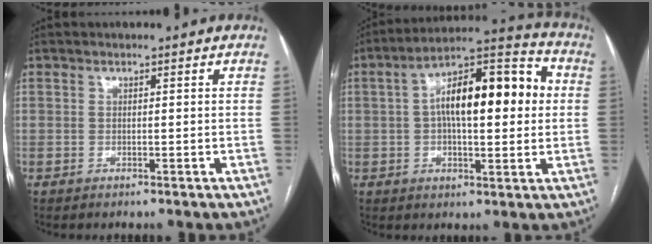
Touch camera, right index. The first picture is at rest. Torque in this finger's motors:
{"motor_torque": [1.74, 0.40, 0.51, 0.18]}